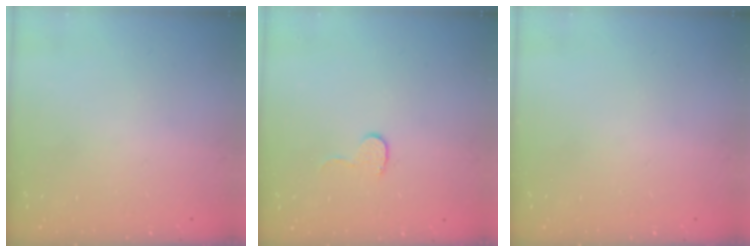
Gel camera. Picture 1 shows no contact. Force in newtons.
{"total": 4.9, "press": 4.9, "slide": 0.4}
{"total": 0.0}